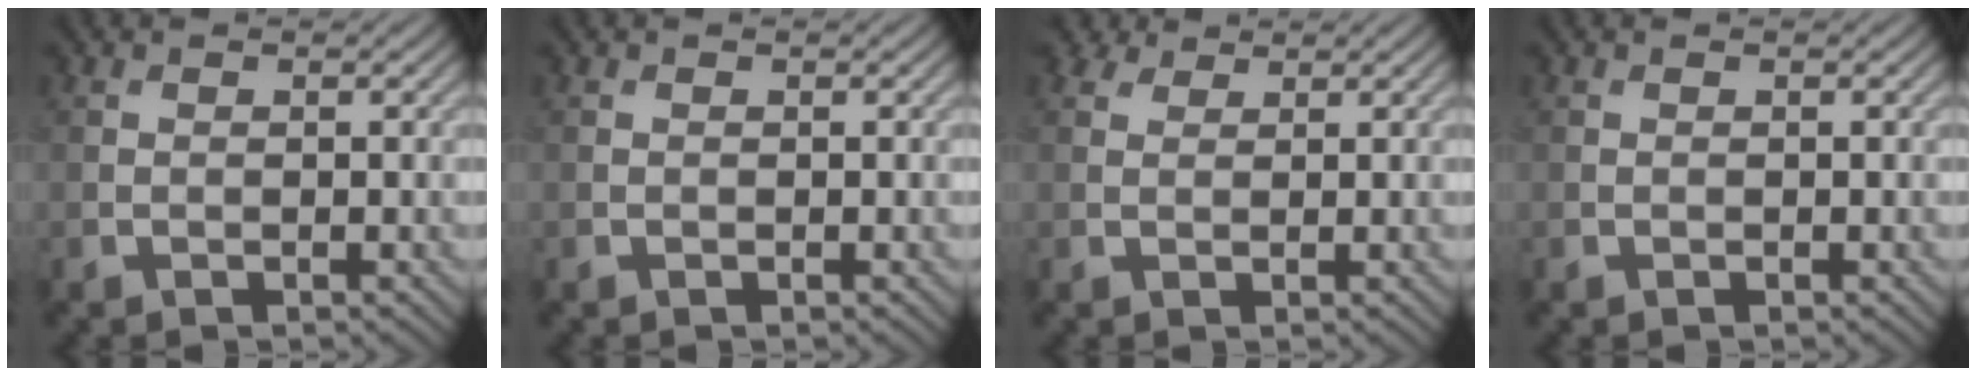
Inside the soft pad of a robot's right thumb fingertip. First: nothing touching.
{"total": 0.0}
{"total": 2.3, "force": [1.8, 1.2, 0.6], "torque": [-0.020, 0.008, 0.031]}
{"total": 0.0}